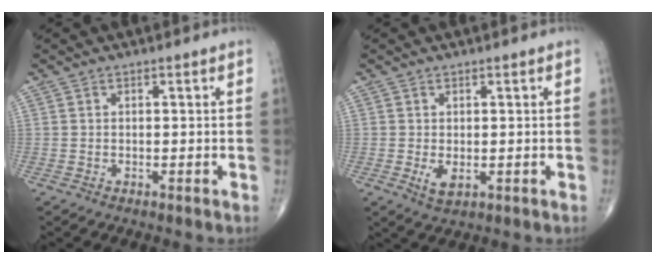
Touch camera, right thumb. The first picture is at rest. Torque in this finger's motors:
{"motor_torque": [-0.12, 0.42, 0.22, 0.17, 0.08]}